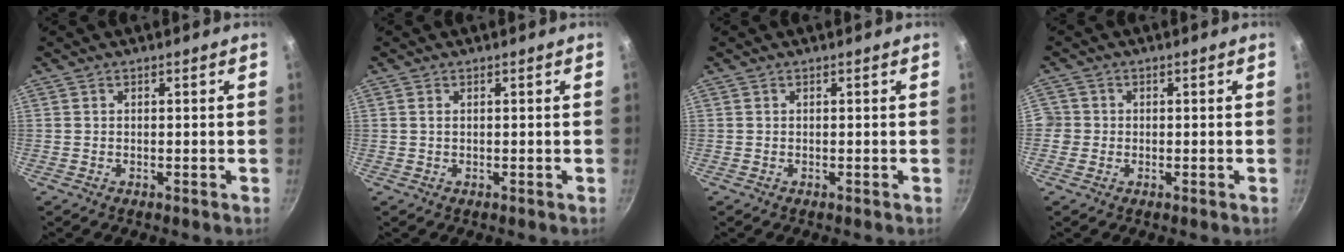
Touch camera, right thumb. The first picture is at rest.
{"total": 0.7, "force": [0.2, 0.4, 0.5], "torque": [-0.010, 0.001, 0.003]}
{"total": 0.0}
{"total": 2.9, "force": [-0.6, 2.7, 0.5], "torque": [0.004, 0.010, -0.015]}